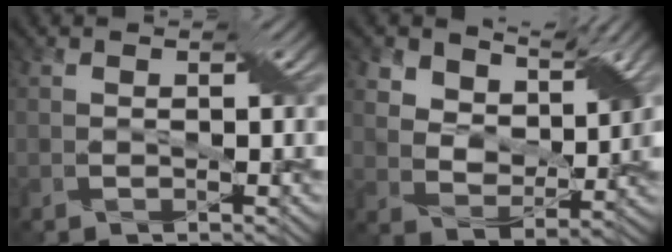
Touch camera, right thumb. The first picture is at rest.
{"total": 7.5, "force": [5.8, 4.0, 2.6], "torque": [-0.065, -0.006, 0.104]}